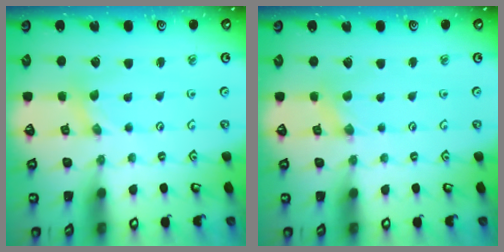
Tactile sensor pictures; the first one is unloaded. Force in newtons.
{"total": 0.0}